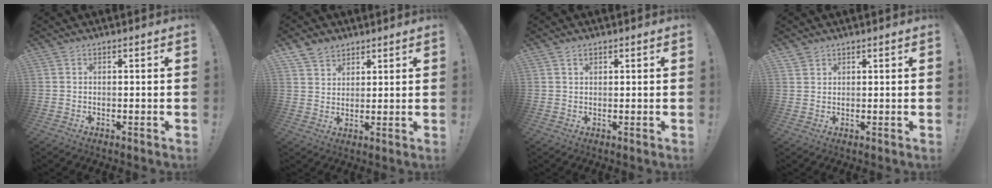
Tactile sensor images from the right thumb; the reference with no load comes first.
{"total": 6.0, "force": [4.4, 3.9, 0.8], "torque": [-0.015, -0.026, 0.088]}
{"total": 1.4, "force": [0.9, 0.8, 0.6], "torque": [-0.003, -0.003, 0.014]}
{"total": 1.9, "force": [1.7, 0.9, 0.0], "torque": [0.001, -0.010, 0.032]}